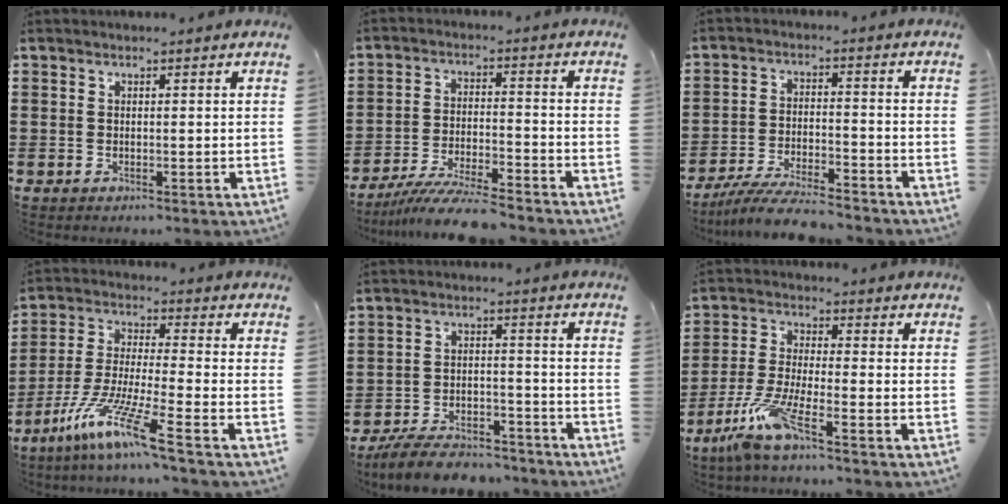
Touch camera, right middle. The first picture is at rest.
{"total": 7.1, "force": [-6.6, -0.1, 2.7], "torque": [-0.056, -0.009, -0.126]}
{"total": 6.7, "force": [-6.2, 0.3, 2.6], "torque": [-0.058, -0.008, -0.118]}
{"total": 10.3, "force": [-7.3, -0.1, 7.4], "torque": [-0.165, -0.017, -0.147]}
{"total": 7.0, "force": [-6.6, 1.3, 1.8], "torque": [-0.033, 0.016, -0.128]}
{"total": 7.6, "force": [-5.3, 0.5, 5.5], "torque": [-0.134, -0.021, -0.107]}